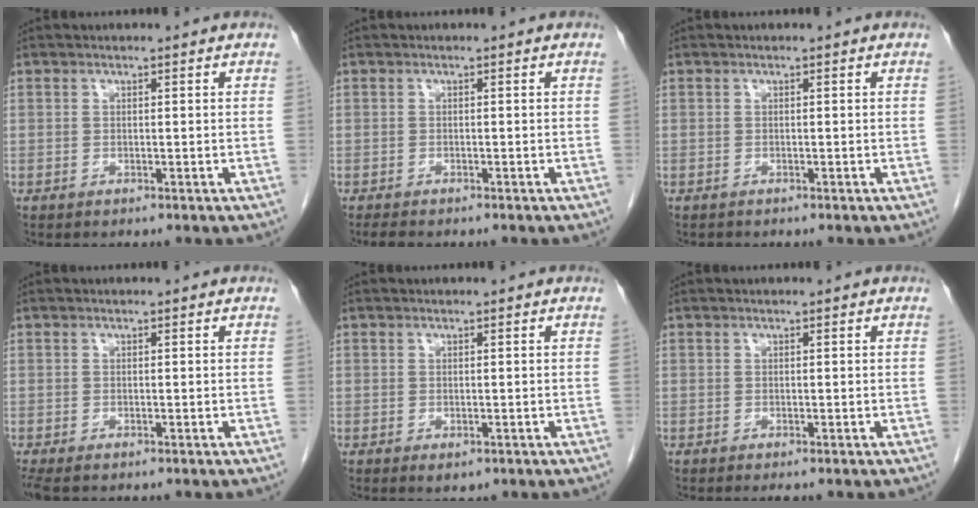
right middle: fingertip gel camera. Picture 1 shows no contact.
{"total": 2.0, "force": [-1.6, 0.5, 1.0], "torque": [-0.020, -0.006, -0.021]}
{"total": 0.0}
{"total": 2.1, "force": [-1.6, 0.7, 1.3], "torque": [-0.021, -0.008, -0.024]}
{"total": 1.3, "force": [-0.6, 0.7, 1.0], "torque": [-0.016, -0.004, -0.001]}
{"total": 0.6, "force": [-0.4, 0.0, 0.4], "torque": [-0.010, -0.005, -0.005]}